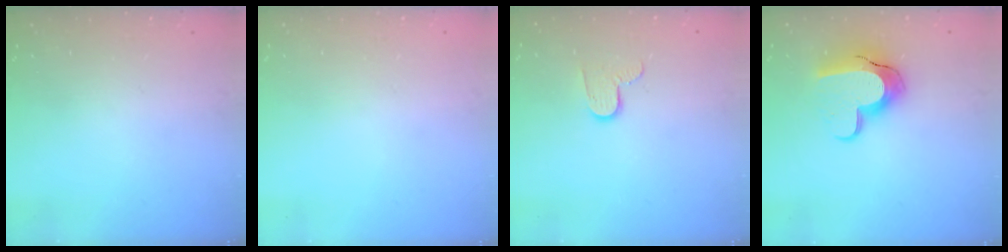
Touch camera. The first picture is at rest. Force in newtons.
{"total": 0.8, "press": 0.8, "slide": 0.1}
{"total": 6.4, "press": 6.4, "slide": 0.5}
{"total": 12.9, "press": 12.9, "slide": 0.9}